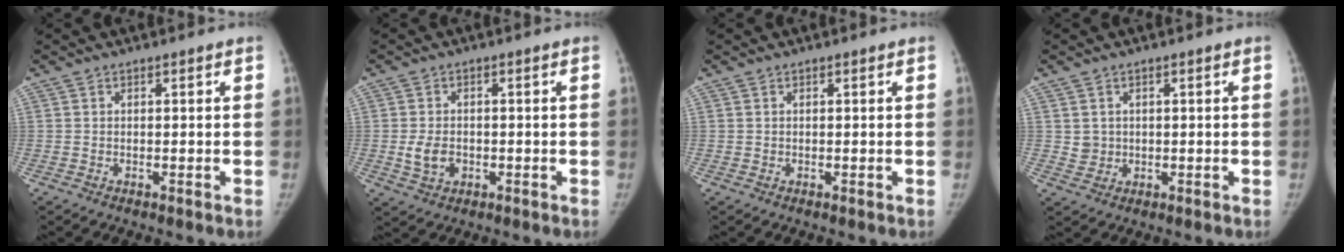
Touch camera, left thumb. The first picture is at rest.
{"total": 4.4, "force": [-0.7, 3.3, 2.8], "torque": [-0.045, 0.000, -0.007]}
{"total": 0.0}
{"total": 2.4, "force": [0.6, 2.3, 0.6], "torque": [-0.001, -0.005, 0.017]}